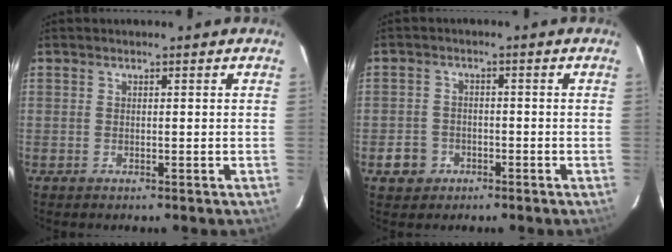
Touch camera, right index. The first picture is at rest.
{"total": 4.4, "force": [-2.2, 3.8, 0.7], "torque": [-0.025, 0.017, -0.032]}